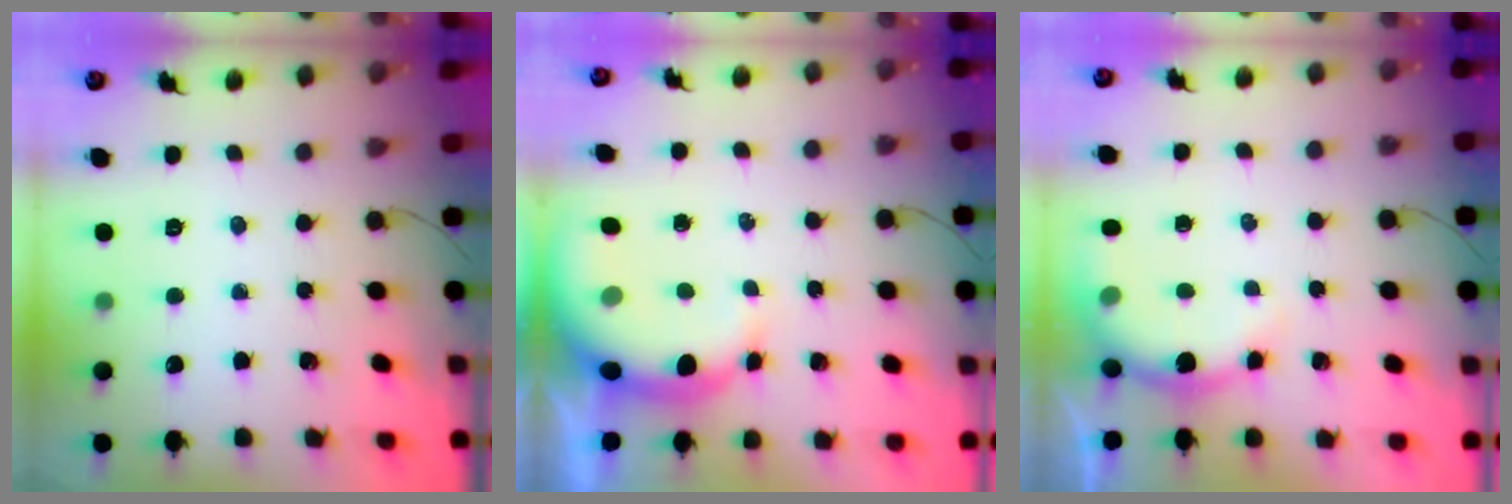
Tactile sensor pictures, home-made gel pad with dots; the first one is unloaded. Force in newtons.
{"total": 8.6, "press": 8.5, "slide": 1.8}
{"total": 5.2, "press": 5.2, "slide": 0.5}